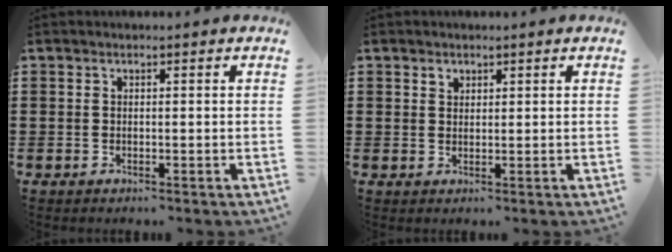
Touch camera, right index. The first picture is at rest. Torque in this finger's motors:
{"motor_torque": [0.17, -0.17, 0.02, 0.02]}